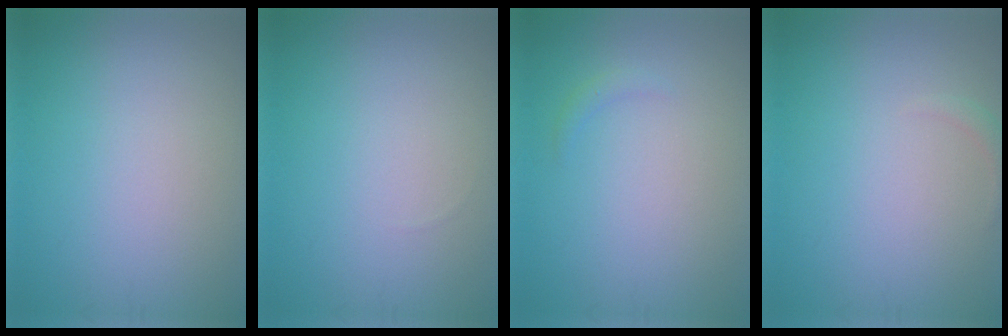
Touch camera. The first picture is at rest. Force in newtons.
{"total": 0.0}
{"total": 0.7, "press": 0.7, "slide": 0.1}
{"total": 0.8, "press": 0.8, "slide": 0.1}